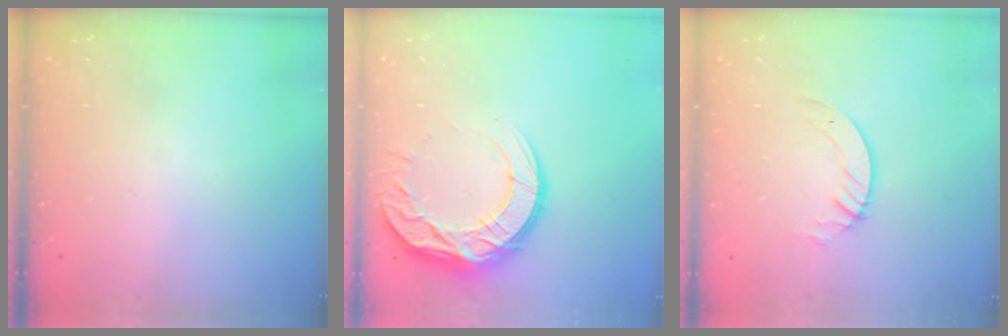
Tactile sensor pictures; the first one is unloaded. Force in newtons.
{"total": 14.6, "press": 14.6, "slide": 1.1}
{"total": 3.1, "press": 3.1, "slide": 0.2}